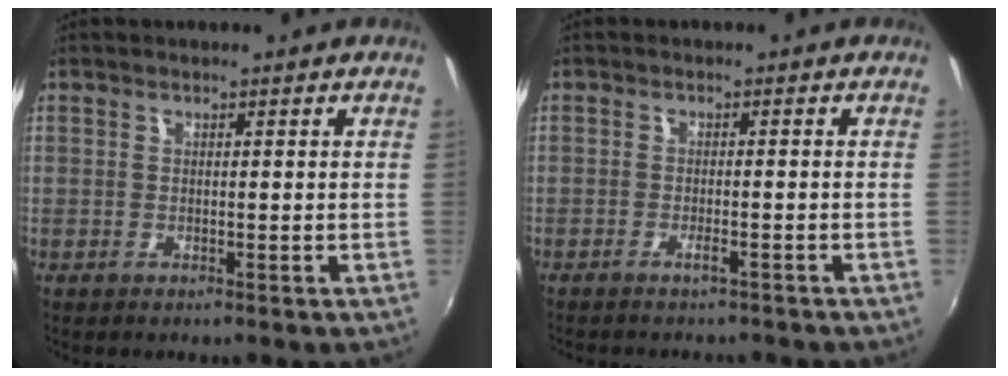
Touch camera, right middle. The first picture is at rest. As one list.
[{"total": 2.5, "force": [-2.2, 0.4, 1.0], "torque": [-0.028, -0.004, -0.037]}]